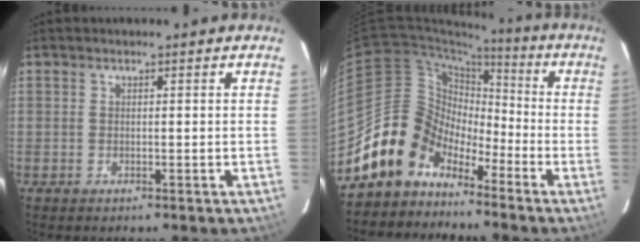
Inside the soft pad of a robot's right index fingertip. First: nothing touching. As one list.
[{"total": 11.3, "force": [-7.9, 8.0, 1.6], "torque": [-0.035, 0.040, -0.157]}]